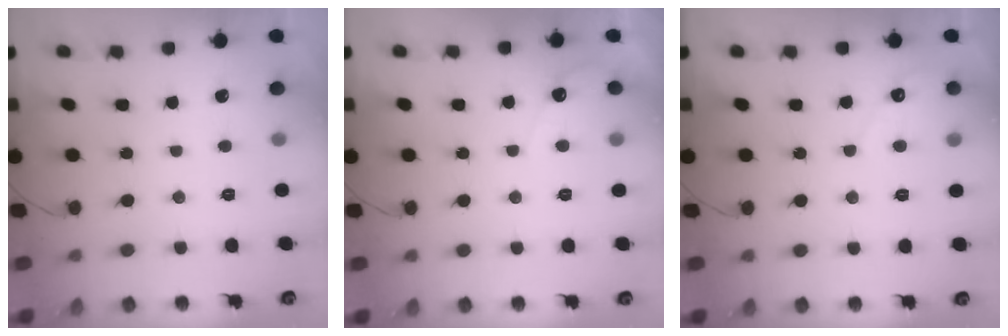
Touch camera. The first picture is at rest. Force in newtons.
{"total": 3.6, "press": 3.6, "slide": 0.2}
{"total": 2.7, "press": 2.7, "slide": 0.2}